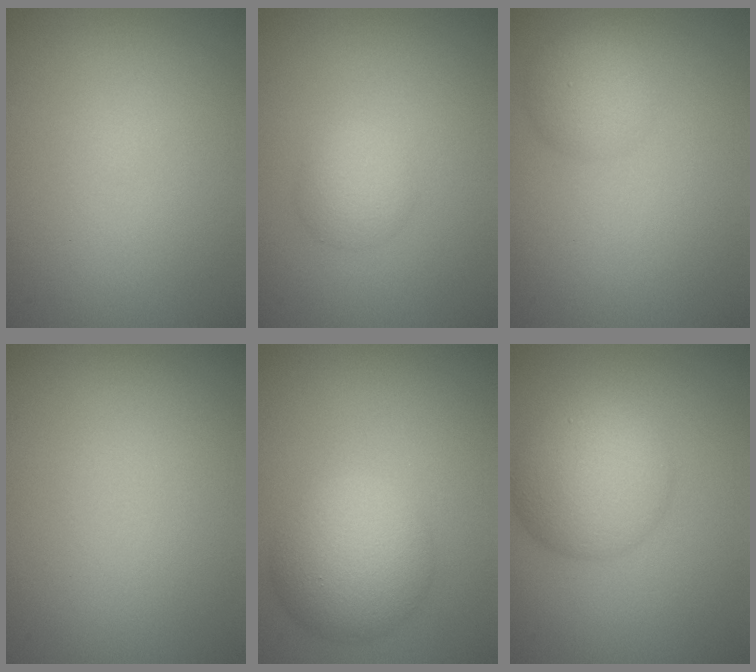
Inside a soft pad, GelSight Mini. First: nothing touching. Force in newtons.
{"total": 2.1, "press": 2.1, "slide": 0.1}
{"total": 2.8, "press": 2.8, "slide": 0.1}
{"total": 0.0}
{"total": 6.2, "press": 6.2, "slide": 0.1}
{"total": 6.3, "press": 6.3, "slide": 0.1}